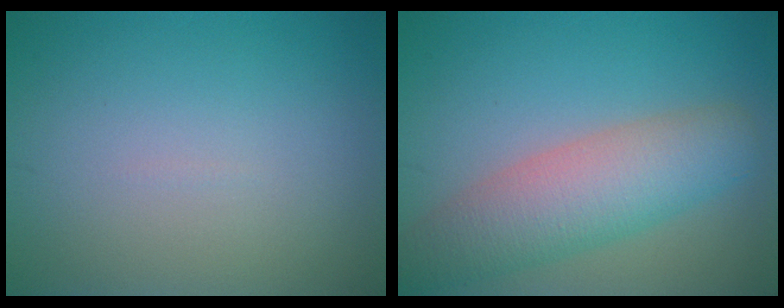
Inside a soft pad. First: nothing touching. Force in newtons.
{"total": 6.4, "press": 6.4, "slide": 0.4}